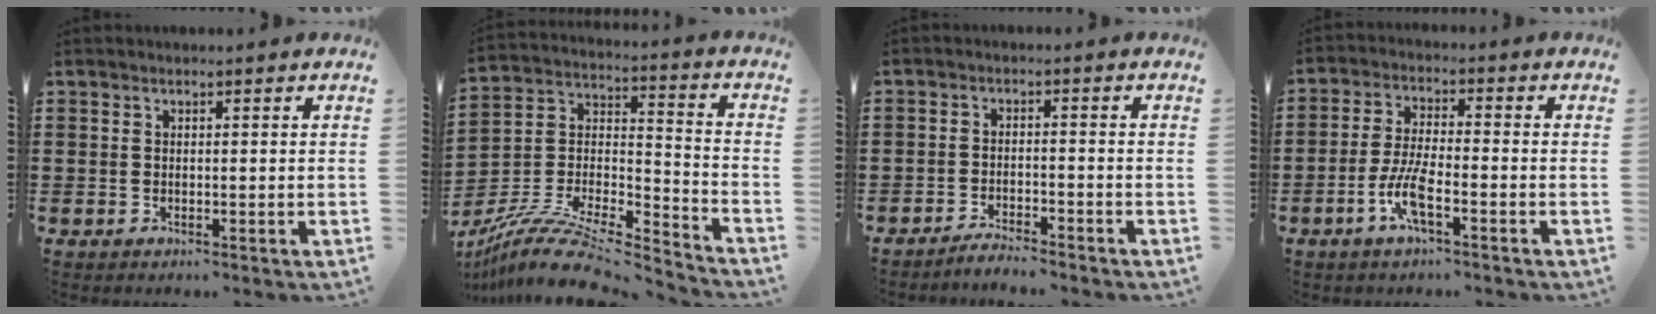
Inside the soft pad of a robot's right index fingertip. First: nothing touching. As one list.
[{"total": 10.5, "force": [-8.6, 2.9, 5.2], "torque": [-0.103, 0.014, -0.170]}, {"total": 2.6, "force": [-2.6, -0.2, 0.2], "torque": [-0.008, 0.002, -0.054]}, {"total": 6.2, "force": [-3.0, 1.3, 5.3], "torque": [-0.128, -0.015, -0.062]}]